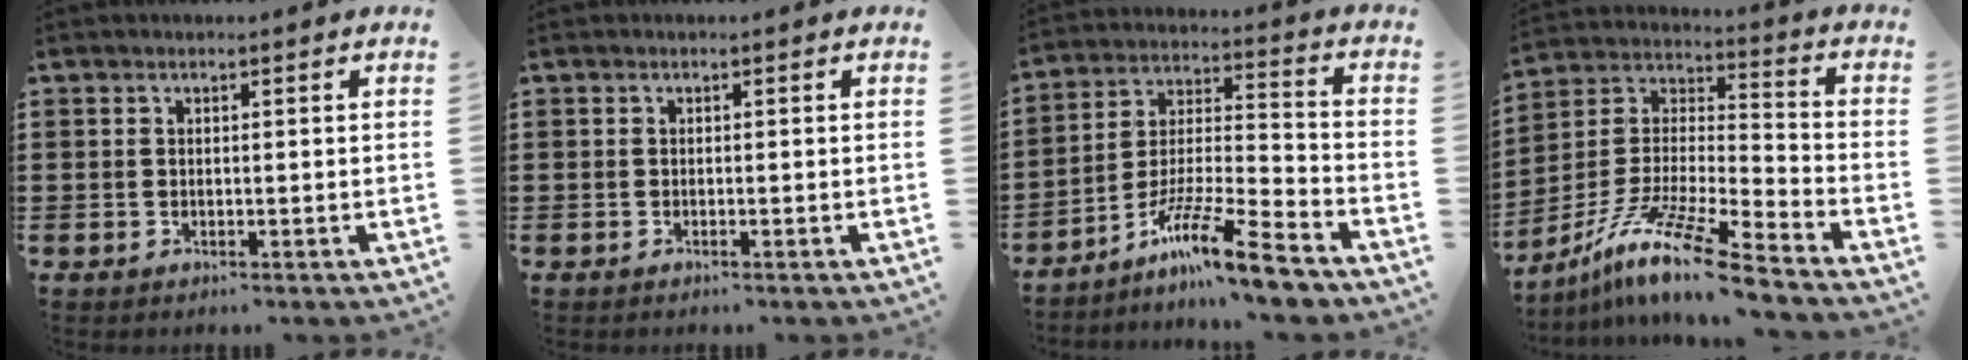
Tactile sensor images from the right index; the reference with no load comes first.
{"total": 0.0}
{"total": 12.3, "force": [-9.5, 0.8, 7.7], "torque": [-0.130, 0.018, -0.180]}
{"total": 12.9, "force": [-10.4, 0.1, 7.7], "torque": [-0.152, 0.009, -0.203]}